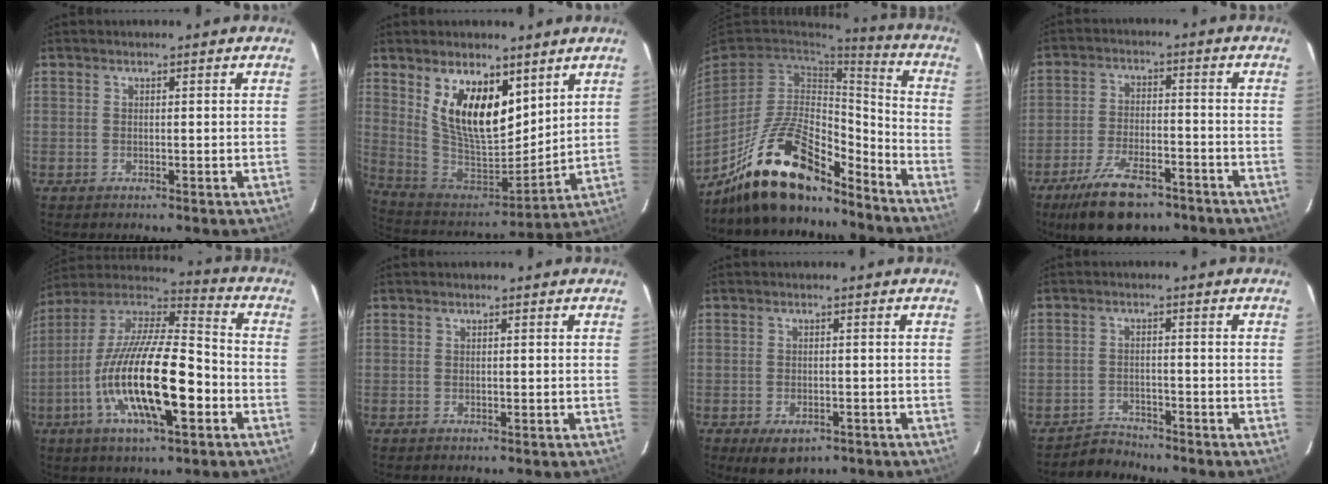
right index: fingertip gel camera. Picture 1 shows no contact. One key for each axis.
{"total": 16.3, "fx": 7.7, "fy": 7.9, "fz": 12.0, "tx": -0.224, "ty": -0.006, "tz": 0.157}
{"total": 19.7, "fx": -15.2, "fy": 6.7, "fz": 10.6, "tx": -0.215, "ty": 0.004, "tz": -0.260}
{"total": 13.3, "fx": -9.3, "fy": 5.6, "fz": 7.7, "tx": -0.168, "ty": -0.012, "tz": -0.153}
{"total": 22.8, "fx": -7.2, "fy": 6.8, "fz": 20.6, "tx": -0.385, "ty": -0.024, "tz": -0.135}
{"total": 0.6, "fx": -0.1, "fy": 0.4, "fz": 0.4, "tx": -0.007, "ty": 0.001, "tz": -0.001}
{"total": 6.2, "fx": -3.7, "fy": 3.5, "fz": 3.6, "tx": -0.067, "ty": -0.014, "tz": -0.048}
{"total": 3.6, "fx": -3.4, "fy": 1.1, "fz": -0.6, "tx": 0.002, "ty": 0.010, "tz": -0.061}